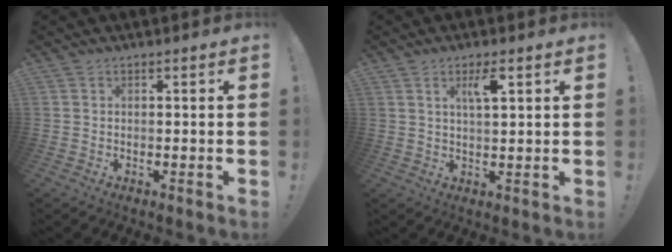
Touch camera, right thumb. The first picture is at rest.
{"total": 5.0, "force": [2.6, 1.0, 4.2], "torque": [-0.066, -0.007, 0.039]}